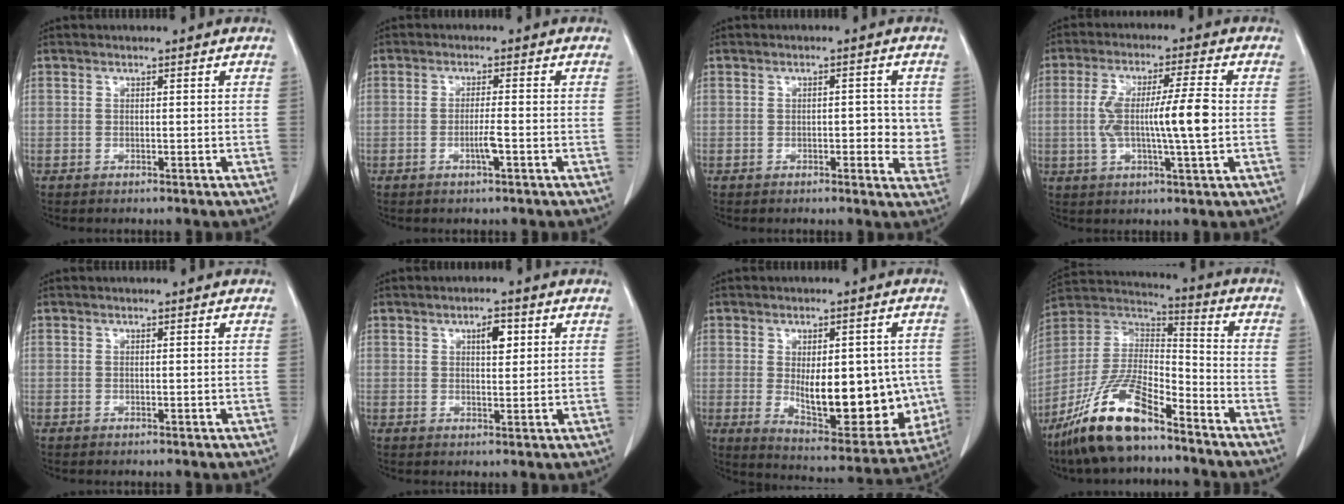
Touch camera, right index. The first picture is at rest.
{"total": 1.5, "force": [-0.5, -0.1, 1.4], "torque": [-0.029, -0.002, -0.009]}
{"total": 5.0, "force": [0.0, 2.3, 4.5], "torque": [-0.041, -0.002, -0.004]}
{"total": 10.5, "force": [-0.4, 0.6, 10.5], "torque": [-0.194, 0.010, -0.009]}
{"total": 0.0}
{"total": 3.3, "force": [1.3, 1.3, 2.8], "torque": [-0.044, 0.001, 0.021]}
{"total": 17.8, "force": [-1.6, 7.6, 16.1], "torque": [-0.223, -0.008, 0.005]}
{"total": 16.1, "force": [-11.4, 4.3, 10.6], "torque": [-0.214, 0.006, -0.212]}